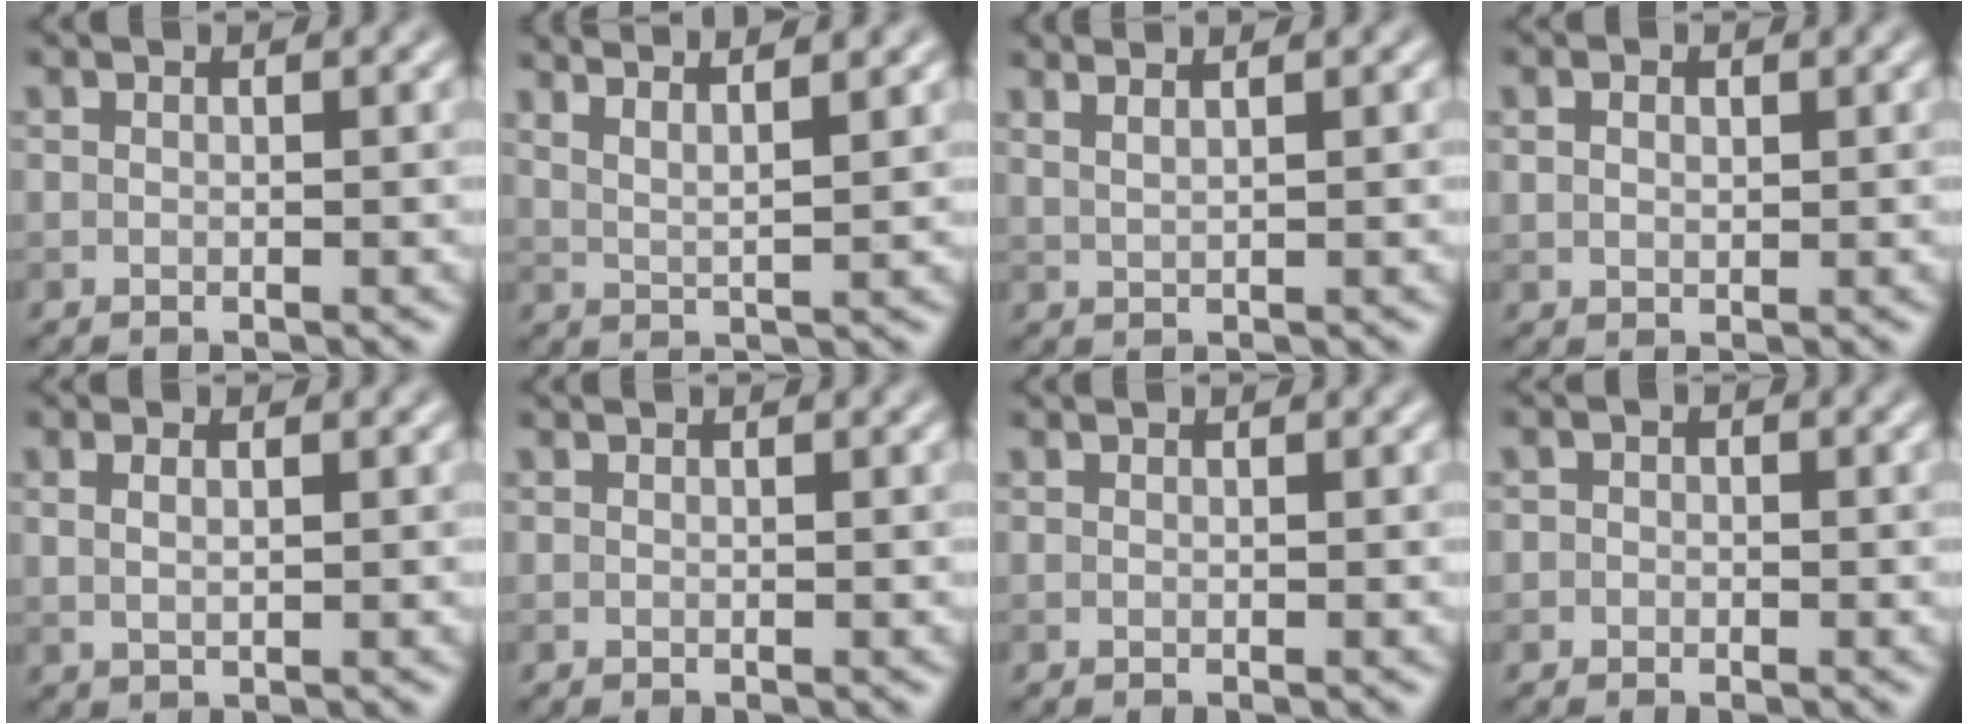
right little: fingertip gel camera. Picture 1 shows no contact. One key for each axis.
{"total": 5.1, "fx": 3.9, "fy": 1.3, "fz": 2.9, "tx": -0.021, "ty": 0.026, "tz": 0.031}
{"total": 2.9, "fx": 1.9, "fy": 1.1, "fz": 1.8, "tx": -0.009, "ty": 0.009, "tz": 0.004}
{"total": 1.4, "fx": 0.5, "fy": 1.0, "fz": 0.9, "tx": -0.018, "ty": 0.002, "tz": 0.012}
{"total": 1.4, "fx": 0.6, "fy": 0.5, "fz": 1.2, "tx": -0.024, "ty": -0.001, "tz": 0.014}
{"total": 0.0}
{"total": 0.0}
{"total": 1.1, "fx": -0.1, "fy": 1.1, "fz": 0.3, "tx": 0.005, "ty": -0.002, "tz": -0.014}